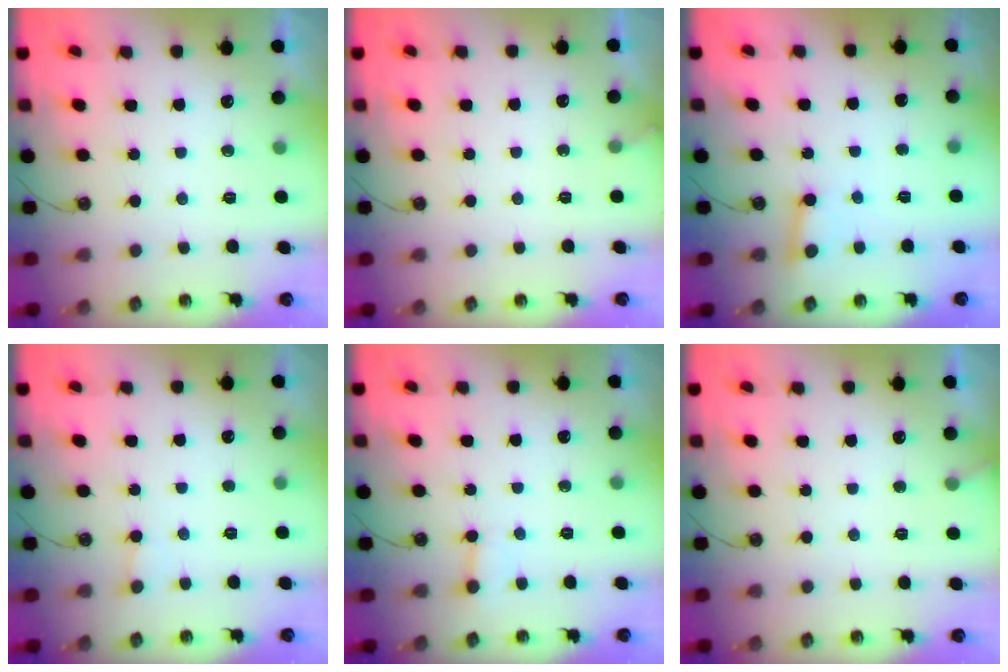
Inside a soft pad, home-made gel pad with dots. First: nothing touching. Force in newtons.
{"total": 2.8, "press": 2.8, "slide": 0.2}
{"total": 2.6, "press": 2.6, "slide": 0.2}
{"total": 2.0, "press": 2.0, "slide": 0.1}
{"total": 2.0, "press": 2.0, "slide": 0.0}
{"total": 4.5, "press": 4.5, "slide": 0.2}